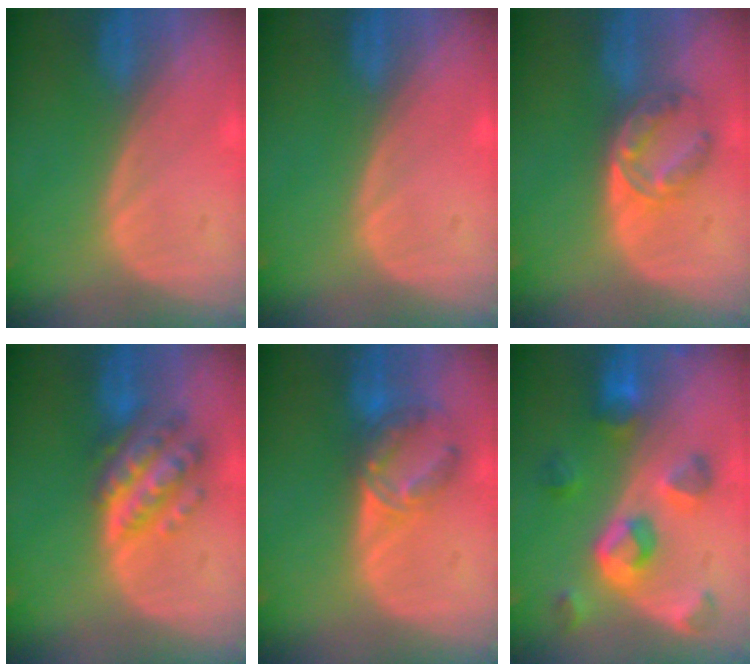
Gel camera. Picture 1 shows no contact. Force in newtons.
{"total": 0.0}
{"total": 6.3, "press": 5.7, "slide": 2.7}
{"total": 7.5, "press": 7.5, "slide": 0.4}
{"total": 7.1, "press": 6.2, "slide": 3.6}
{"total": 8.3, "press": 8.1, "slide": 1.9}